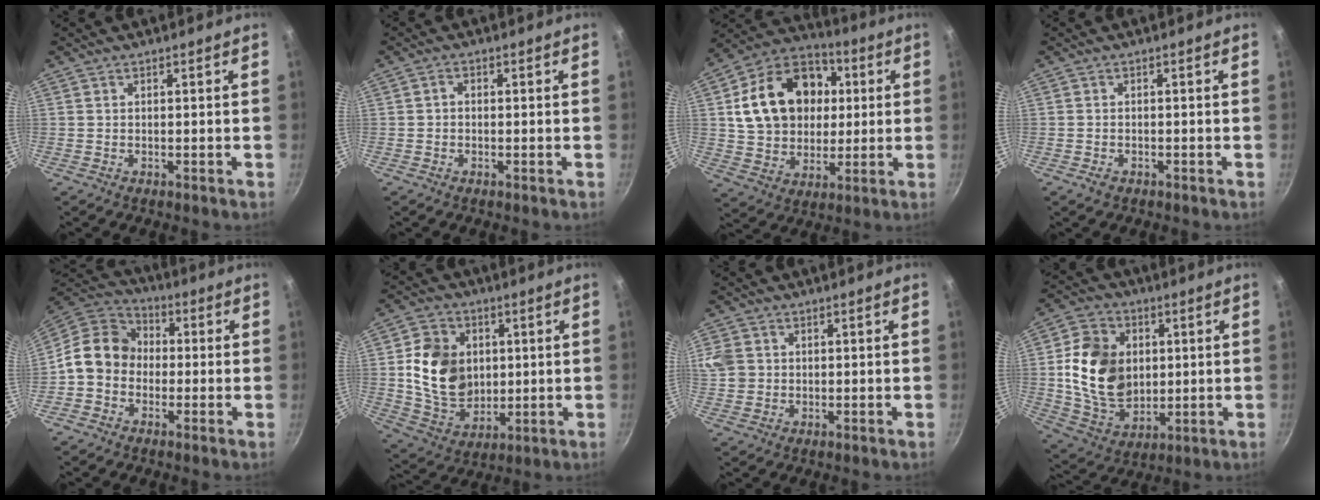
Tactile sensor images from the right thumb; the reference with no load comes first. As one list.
[{"total": 1.3, "force": [-0.2, 1.0, 0.8], "torque": [-0.015, 0.007, -0.007]}, {"total": 21.1, "force": [3.7, 16.3, 12.9], "torque": [-0.189, 0.024, 0.063]}, {"total": 1.6, "force": [-1.0, 1.0, 0.8], "torque": [-0.016, 0.005, -0.016]}, {"total": 11.9, "force": [-1.0, 10.1, 6.2], "torque": [-0.074, 0.034, -0.044]}, {"total": 15.4, "force": [1.9, 12.2, 9.2], "torque": [-0.135, -0.005, 0.044]}, {"total": 7.5, "force": [1.1, 6.7, 3.2], "torque": [-0.070, 0.004, 0.018]}, {"total": 17.4, "force": [1.9, 13.2, 11.2], "torque": [-0.176, -0.003, 0.042]}]